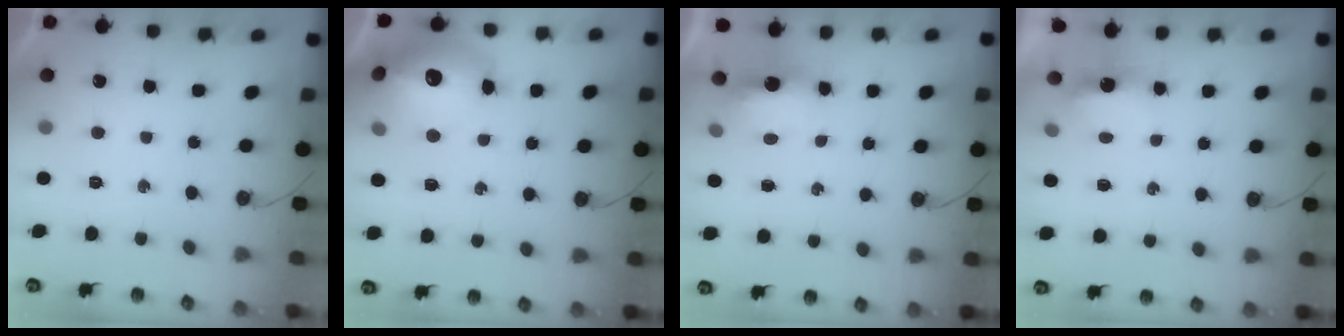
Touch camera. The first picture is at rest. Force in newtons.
{"total": 20.6, "press": 20.5, "slide": 1.8}
{"total": 6.2, "press": 6.2, "slide": 0.6}
{"total": 3.8, "press": 3.7, "slide": 0.6}